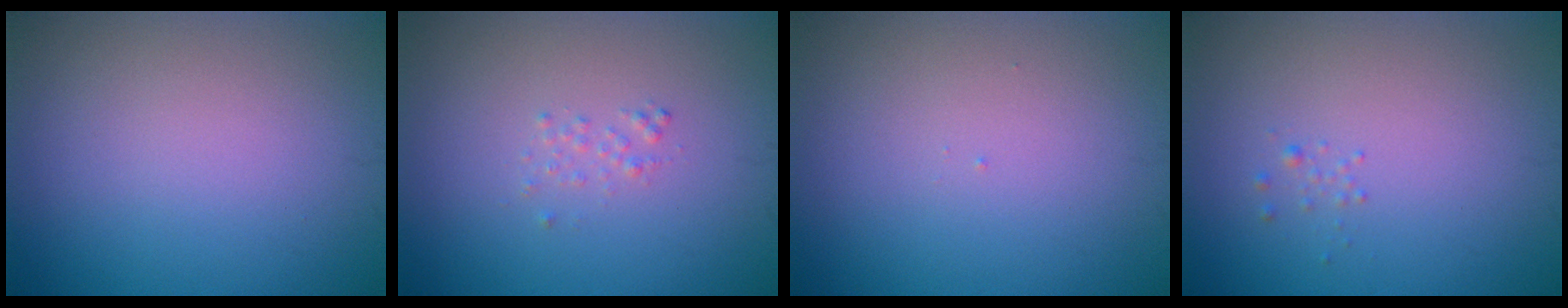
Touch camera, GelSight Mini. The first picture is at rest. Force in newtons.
{"total": 0.7, "press": 0.7, "slide": 0.1}
{"total": 0.0}
{"total": 0.7, "press": 0.7, "slide": 0.1}